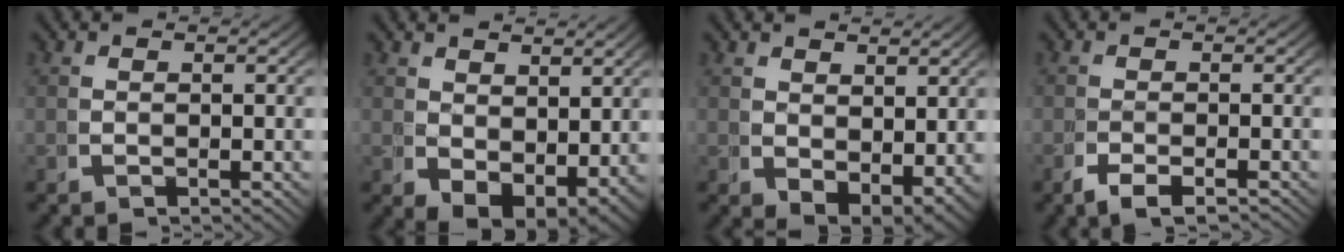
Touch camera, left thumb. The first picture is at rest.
{"total": 5.3, "force": [-0.7, 3.7, 3.7], "torque": [-0.057, -0.041, 0.013]}
{"total": 4.0, "force": [0.1, 2.7, 2.9], "torque": [-0.041, -0.030, 0.024]}
{"total": 1.6, "force": [-1.4, -0.4, 0.5], "torque": [0.001, 0.005, -0.027]}